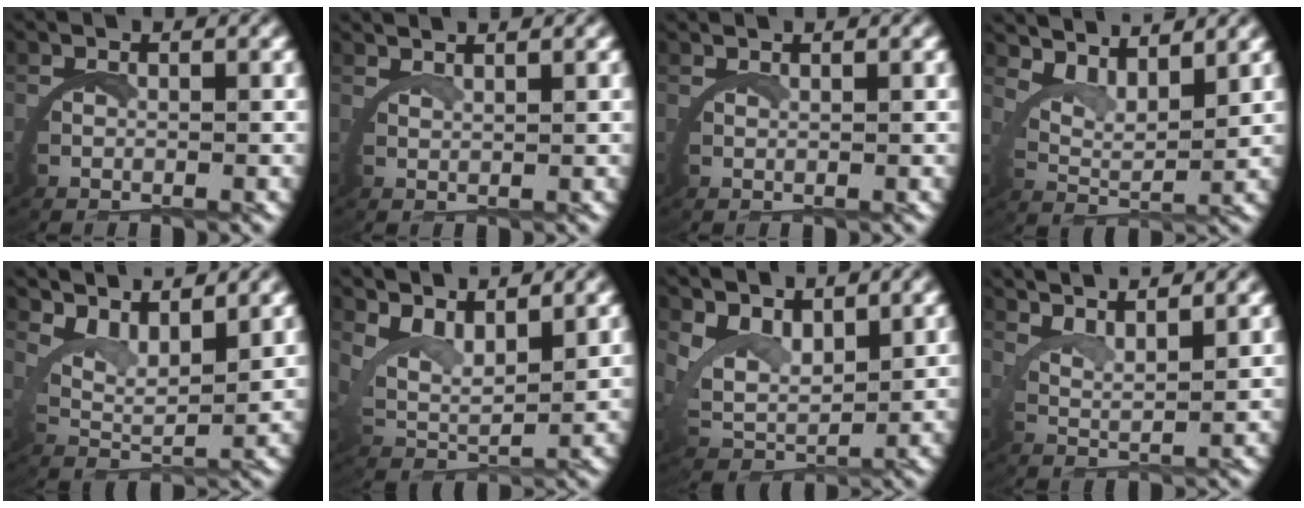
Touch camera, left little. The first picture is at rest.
{"total": 2.7, "force": [2.4, -1.2, 0.3], "torque": [-0.007, 0.003, 0.043]}
{"total": 1.6, "force": [1.2, -1.0, 0.0], "torque": [0.000, 0.004, 0.021]}
{"total": 5.1, "force": [4.3, 1.3, 2.4], "torque": [-0.050, -0.002, 0.068]}
{"total": 5.3, "force": [4.1, 1.7, 2.8], "torque": [-0.058, -0.004, 0.066]}
{"total": 5.1, "force": [3.5, 2.4, 2.8], "torque": [-0.074, -0.008, 0.057]}
{"total": 4.9, "force": [3.0, 2.9, 2.6], "torque": [-0.072, -0.015, 0.054]}
{"total": 5.7, "force": [4.7, 1.5, 2.7], "torque": [-0.062, 0.004, 0.072]}